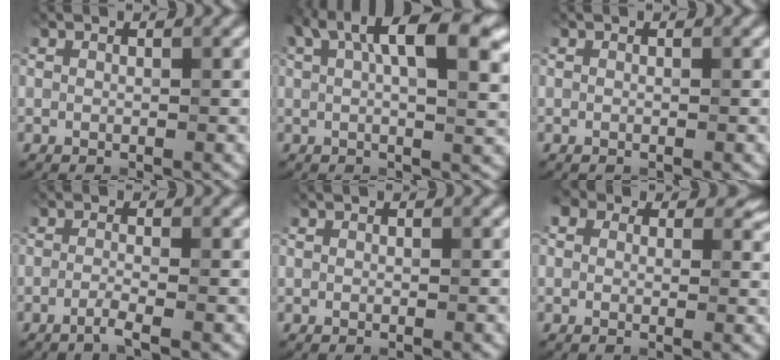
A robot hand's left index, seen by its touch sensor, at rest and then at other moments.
{"total": 8.7, "force": [2.9, 2.7, 7.8], "torque": [-0.107, 0.016, 0.051]}
{"total": 0.0}
{"total": 1.8, "force": [-1.6, 0.0, 0.8], "torque": [-0.007, 0.001, -0.030]}
{"total": 0.0}
{"total": 4.4, "force": [2.1, 3.1, 2.4], "torque": [-0.044, 0.012, 0.021]}